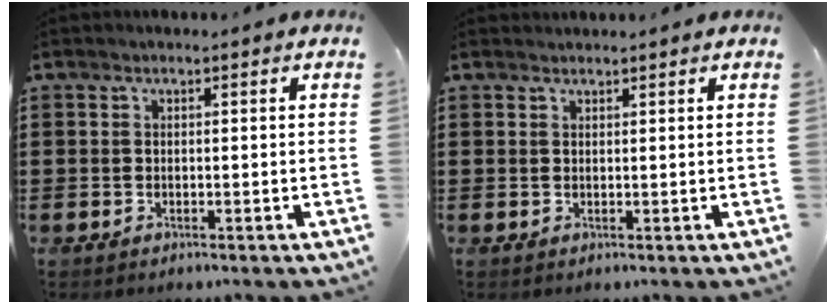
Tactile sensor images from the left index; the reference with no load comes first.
{"total": 0.9, "force": [0.9, 0.1, 0.1], "torque": [-0.003, -0.001, 0.018]}